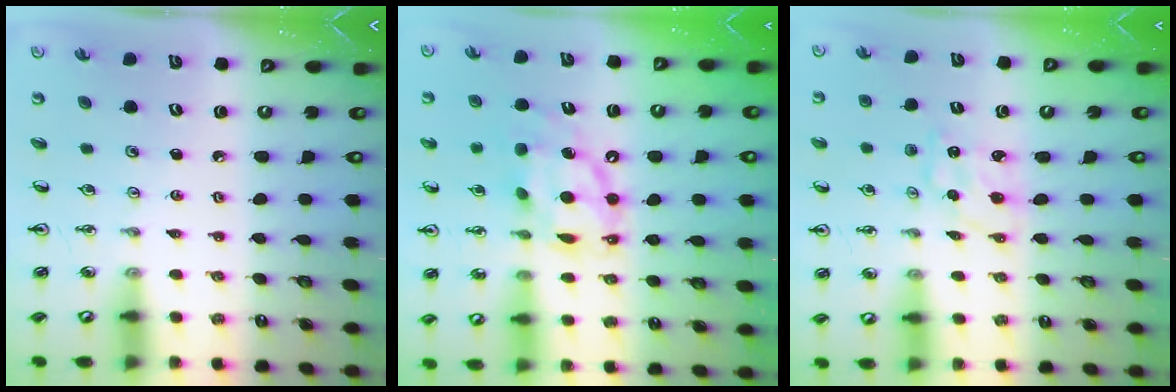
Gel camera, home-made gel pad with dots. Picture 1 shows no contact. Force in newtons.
{"total": 11.9, "press": 11.8, "slide": 1.0}
{"total": 2.0, "press": 2.0, "slide": 0.2}